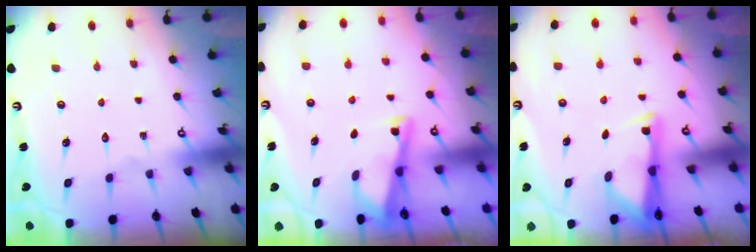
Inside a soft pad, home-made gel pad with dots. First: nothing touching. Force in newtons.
{"total": 2.9, "press": 2.8, "slide": 0.4}
{"total": 2.7, "press": 2.7, "slide": 0.4}